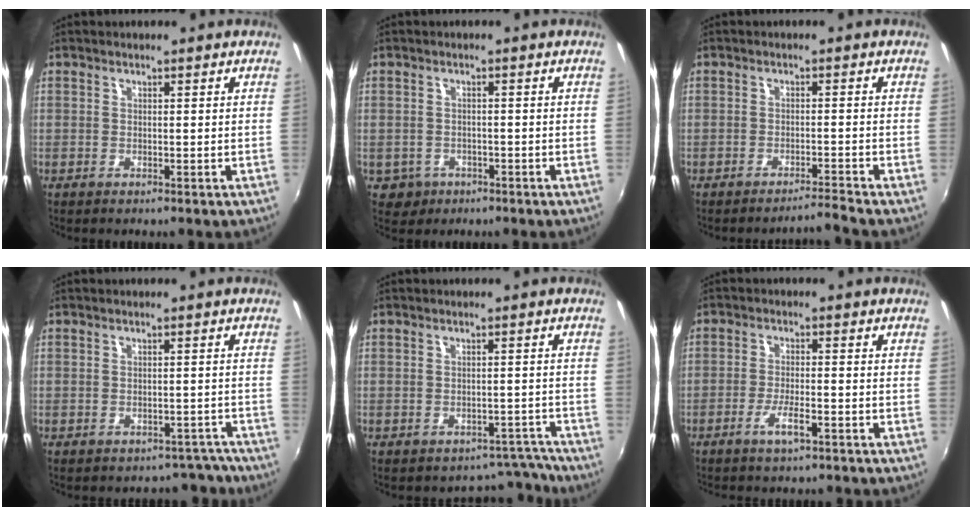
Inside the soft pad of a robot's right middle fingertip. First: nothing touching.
{"total": 4.0, "force": [-1.5, 3.5, 0.9], "torque": [-0.031, -0.001, -0.016]}
{"total": 3.0, "force": [-2.5, -1.6, -0.2], "torque": [0.000, 0.004, -0.044]}
{"total": 5.7, "force": [-5.1, 2.7, 0.0], "torque": [0.019, 0.025, -0.050]}
{"total": 4.7, "force": [-4.3, 1.9, -0.6], "torque": [0.027, 0.024, -0.051]}
{"total": 3.9, "force": [-2.7, 0.7, 2.7], "torque": [-0.064, -0.003, -0.050]}